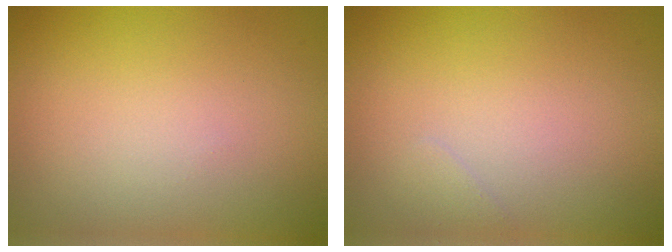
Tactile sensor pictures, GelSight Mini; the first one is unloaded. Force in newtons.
{"total": 0.5, "press": 0.5, "slide": 0.1}